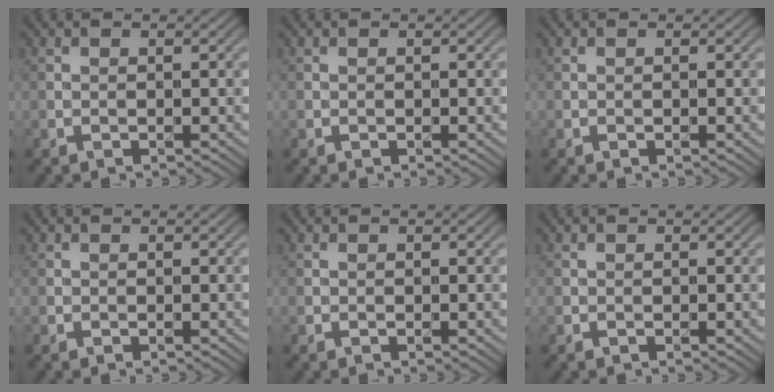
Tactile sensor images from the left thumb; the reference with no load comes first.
{"total": 0.0}
{"total": 0.0}
{"total": 0.0}
{"total": 0.0}
{"total": 0.0}